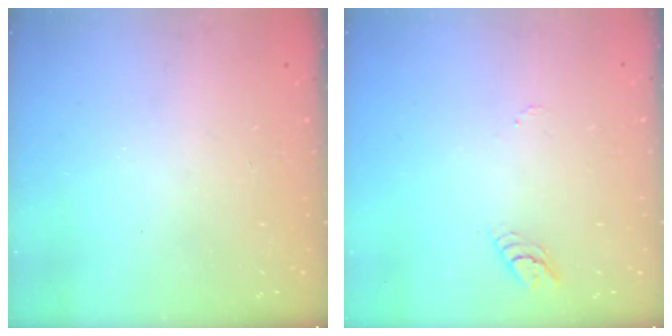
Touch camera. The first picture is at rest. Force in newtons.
{"total": 3.4, "press": 3.4, "slide": 0.4}